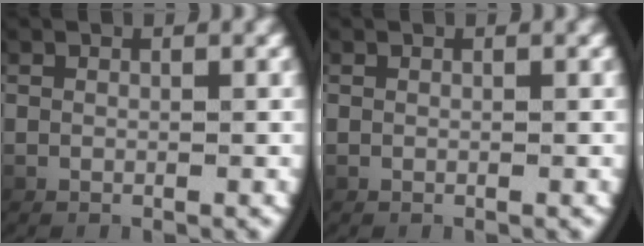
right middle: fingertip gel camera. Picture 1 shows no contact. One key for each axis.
{"total": 0.0}